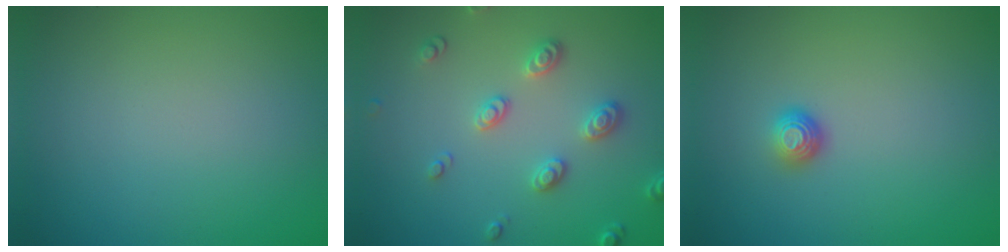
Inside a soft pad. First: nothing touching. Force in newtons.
{"total": 2.9, "press": 2.7, "slide": 1.1}
{"total": 1.3, "press": 1.0, "slide": 0.9}